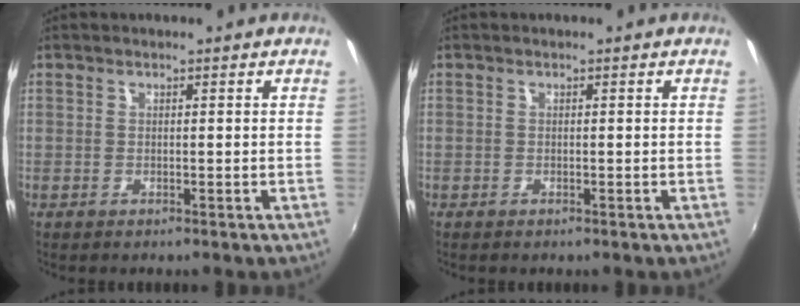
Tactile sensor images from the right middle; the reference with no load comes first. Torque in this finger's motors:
{"motor_torque": [-0.44, -0.51, -0.11, -0.03]}